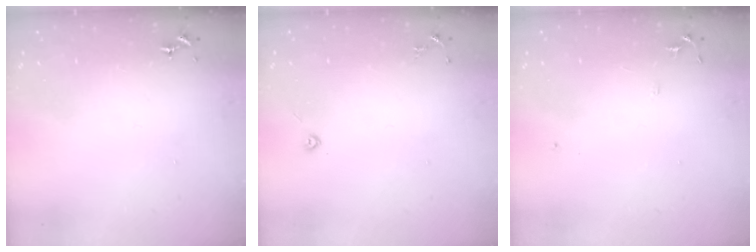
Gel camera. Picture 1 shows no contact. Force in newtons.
{"total": 2.9, "press": 2.8, "slide": 1.0}
{"total": 5.6, "press": 5.6, "slide": 0.7}